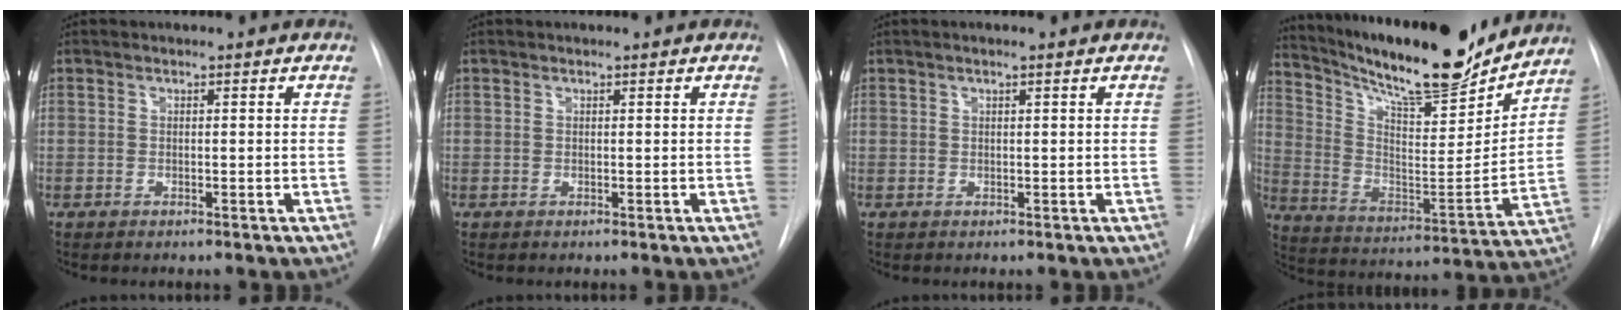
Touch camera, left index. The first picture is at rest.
{"total": 0.0}
{"total": 1.0, "force": [0.7, -0.1, 0.8], "torque": [-0.019, 0.003, 0.011]}
{"total": 22.1, "force": [19.3, 3.4, 10.2], "torque": [-0.187, -0.025, 0.302]}